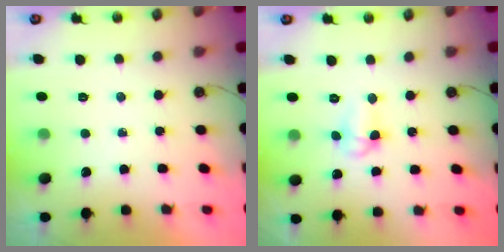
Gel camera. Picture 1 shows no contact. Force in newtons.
{"total": 6.4, "press": 5.3, "slide": 3.6}